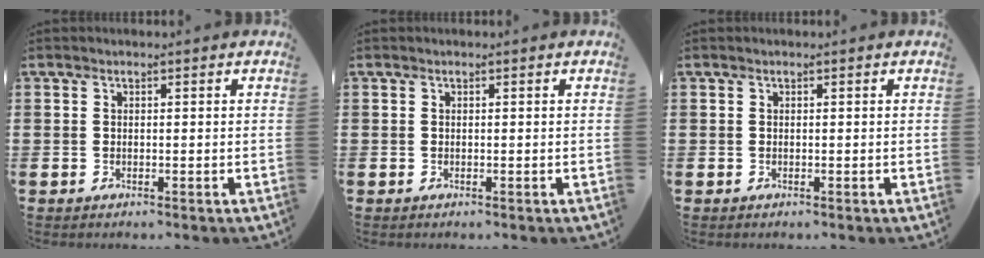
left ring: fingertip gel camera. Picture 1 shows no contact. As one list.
[{"total": 0.0}, {"total": 0.0}]